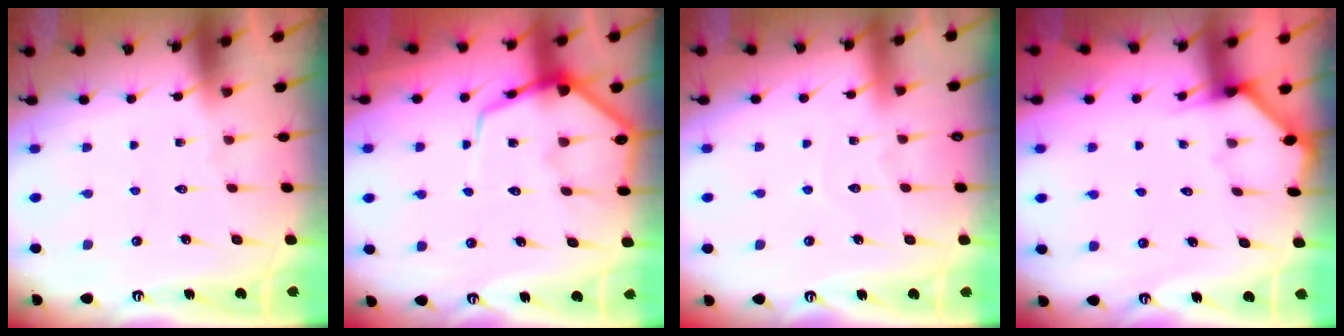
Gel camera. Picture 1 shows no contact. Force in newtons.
{"total": 9.5, "press": 9.5, "slide": 0.9}
{"total": 4.8, "press": 4.7, "slide": 0.4}
{"total": 2.0, "press": 2.0, "slide": 0.2}